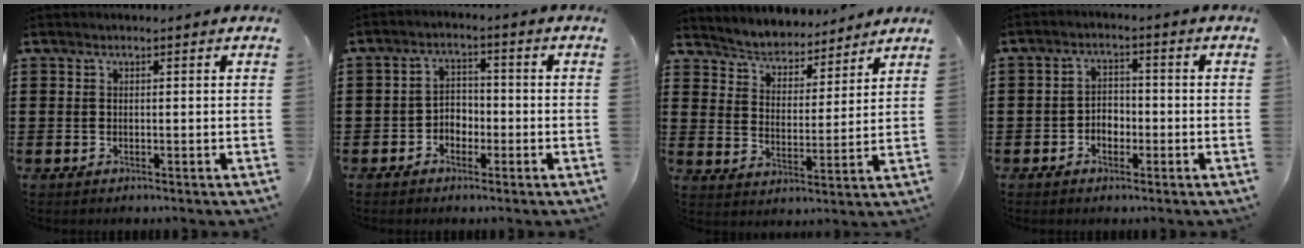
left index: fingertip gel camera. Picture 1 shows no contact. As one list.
[{"total": 2.9, "force": [-1.8, 2.0, 1.1], "torque": [-0.027, 0.009, -0.040]}, {"total": 4.2, "force": [4.2, 0.5, -0.2], "torque": [-0.023, -0.036, 0.068]}, {"total": 2.7, "force": [-1.4, 1.9, 1.3], "torque": [-0.029, 0.006, -0.031]}]